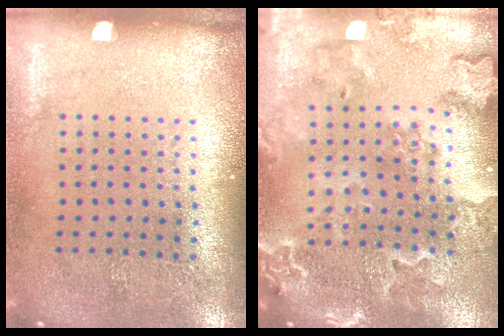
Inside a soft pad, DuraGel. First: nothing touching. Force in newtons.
{"total": 2.0, "press": 2.0, "slide": 0.2}